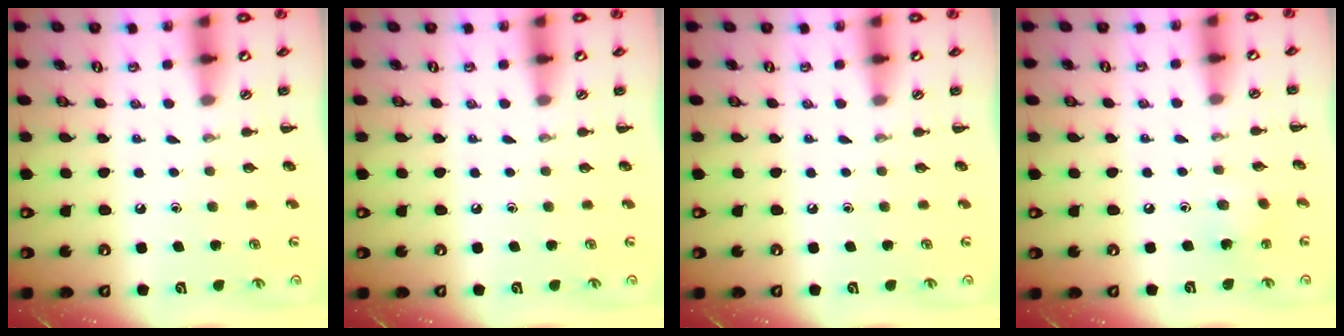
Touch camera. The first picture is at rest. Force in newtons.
{"total": 0.0}
{"total": 0.0}
{"total": 2.8, "press": 2.7, "slide": 0.6}